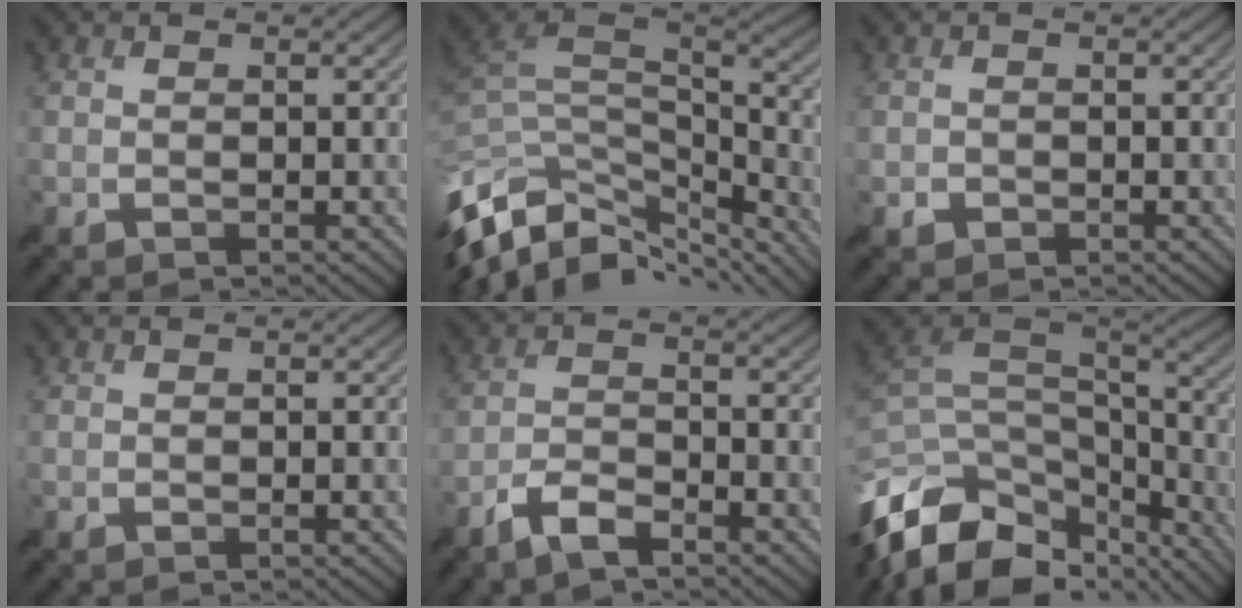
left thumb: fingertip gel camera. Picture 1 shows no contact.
{"total": 13.0, "force": [-6.2, 7.5, 8.6], "torque": [-0.235, -0.013, -0.103]}
{"total": 1.2, "force": [-0.6, 1.0, 0.1], "torque": [0.003, -0.005, -0.014]}
{"total": 0.0}
{"total": 4.4, "force": [-3.4, 1.1, 2.6], "torque": [-0.057, -0.001, -0.076]}
{"total": 15.9, "force": [-8.9, 8.4, 10.2], "torque": [-0.262, -0.023, -0.139]}